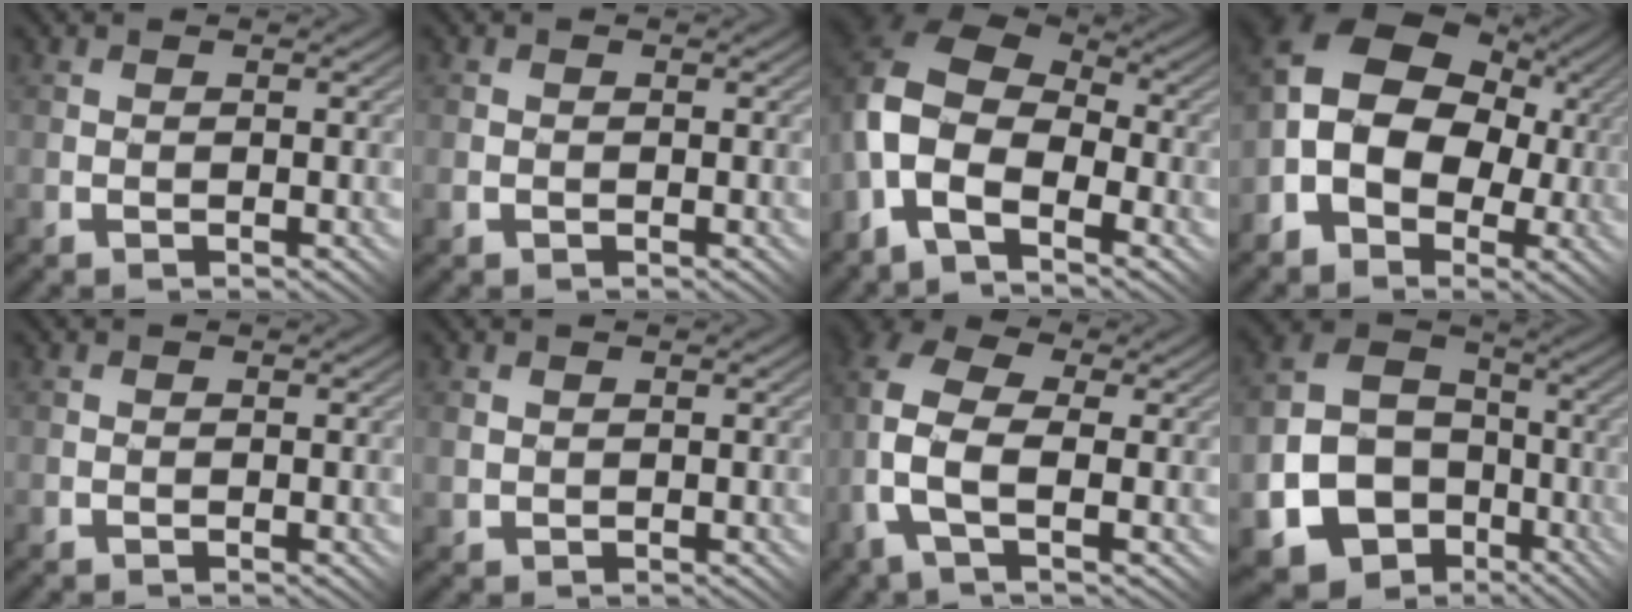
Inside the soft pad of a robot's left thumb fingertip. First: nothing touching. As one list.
[{"total": 1.0, "force": [-0.2, 1.0, 0.0], "torque": [-0.001, -0.002, -0.005]}, {"total": 13.2, "force": [-4.3, 8.8, 8.9], "torque": [-0.206, -0.029, -0.067]}, {"total": 13.3, "force": [-1.0, 10.2, 8.5], "torque": [-0.157, -0.002, -0.023]}, {"total": 0.0}, {"total": 1.4, "force": [0.5, 1.2, 0.6], "torque": [-0.016, -0.004, 0.010]}, {"total": 8.6, "force": [-1.2, 4.5, 7.2], "torque": [-0.193, 0.013, -0.043]}, {"total": 15.8, "force": [-6.9, 12.4, 6.9], "torque": [-0.162, -0.055, -0.117]}]